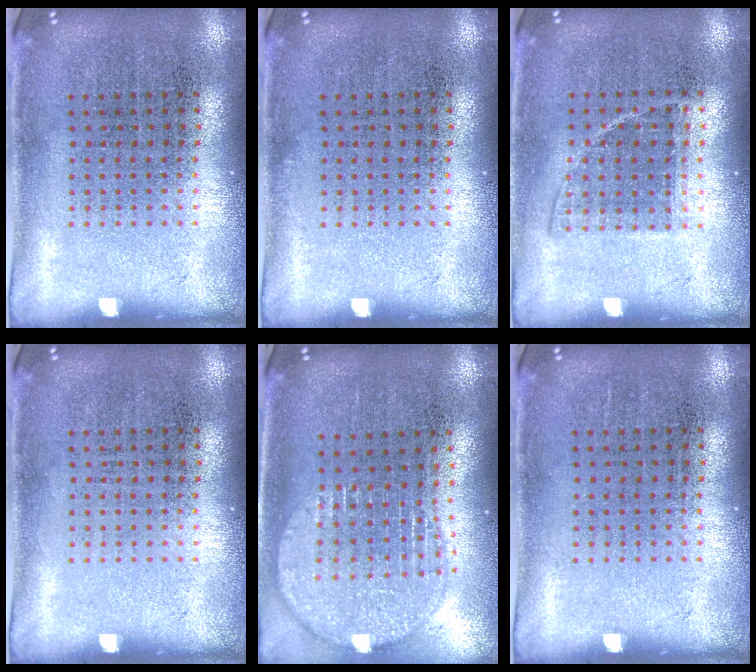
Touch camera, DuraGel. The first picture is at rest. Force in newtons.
{"total": 0.0}
{"total": 0.8, "press": 0.7, "slide": 0.4}
{"total": 0.0}
{"total": 1.9, "press": 1.6, "slide": 1.1}
{"total": 0.0}